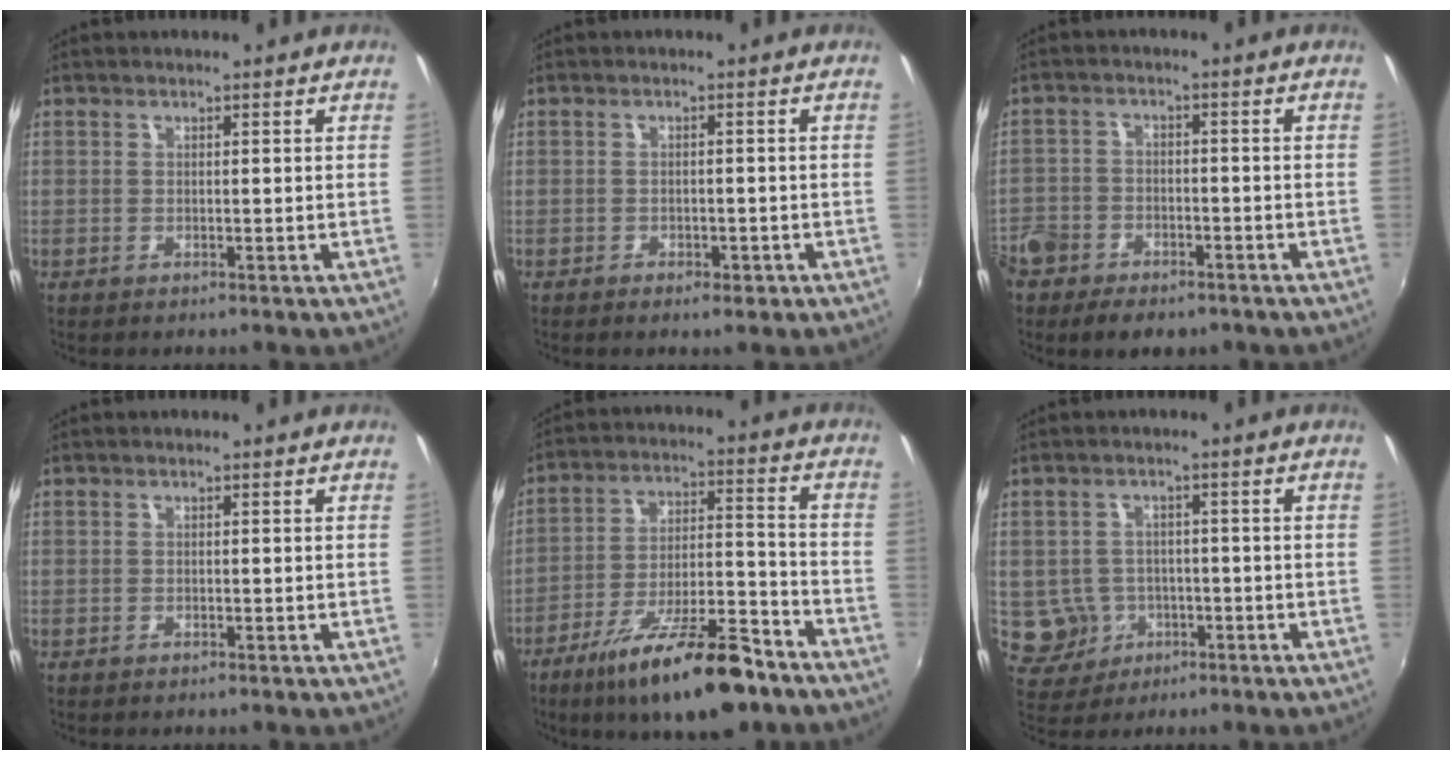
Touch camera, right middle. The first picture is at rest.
{"total": 3.0, "force": [-1.8, 1.7, 1.6], "torque": [-0.033, -0.007, -0.024]}
{"total": 10.9, "force": [-6.9, 7.3, 4.3], "torque": [-0.129, -0.002, -0.120]}
{"total": 0.0}
{"total": 19.2, "force": [-13.5, 5.0, 12.7], "torque": [-0.224, -0.020, -0.212]}
{"total": 6.6, "force": [-1.8, 6.1, 1.5], "torque": [-0.049, 0.008, -0.013]}